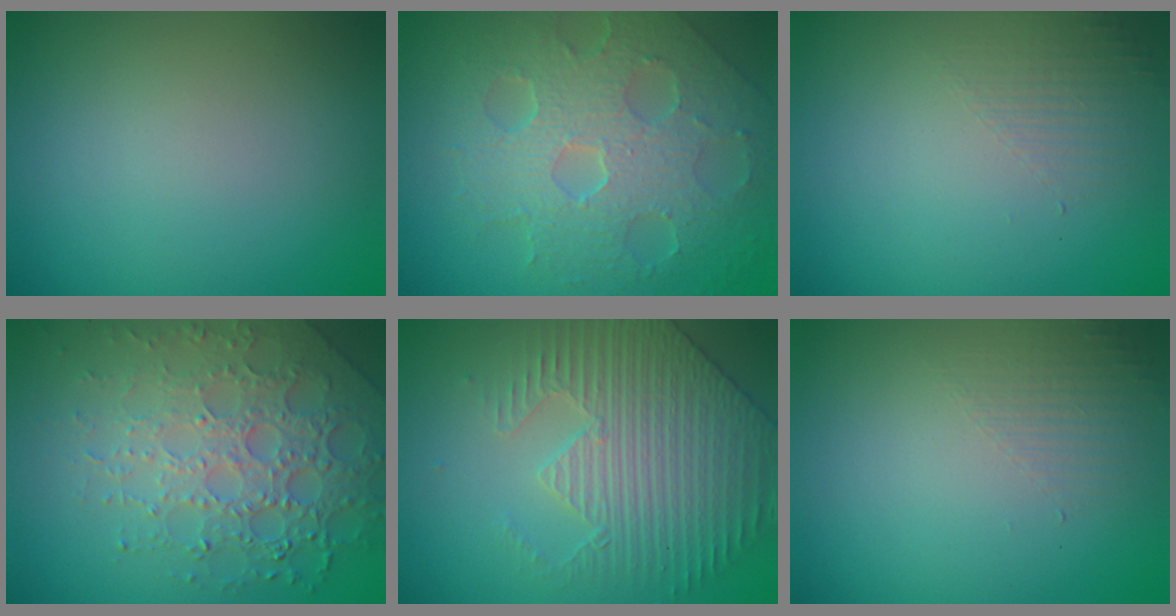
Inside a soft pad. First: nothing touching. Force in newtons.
{"total": 7.9, "press": 5.5, "slide": 5.7}
{"total": 1.4, "press": 0.2, "slide": 1.4}
{"total": 7.5, "press": 5.3, "slide": 5.3}
{"total": 4.2, "press": 4.2, "slide": 0.5}
{"total": 1.4, "press": 0.2, "slide": 1.4}